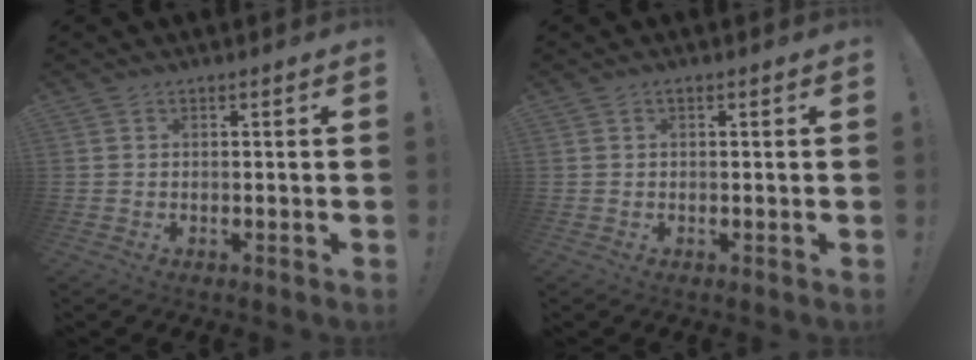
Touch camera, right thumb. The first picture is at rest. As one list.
[{"total": 0.5, "force": [0.2, 0.2, 0.5], "torque": [-0.009, 0.001, 0.003]}]